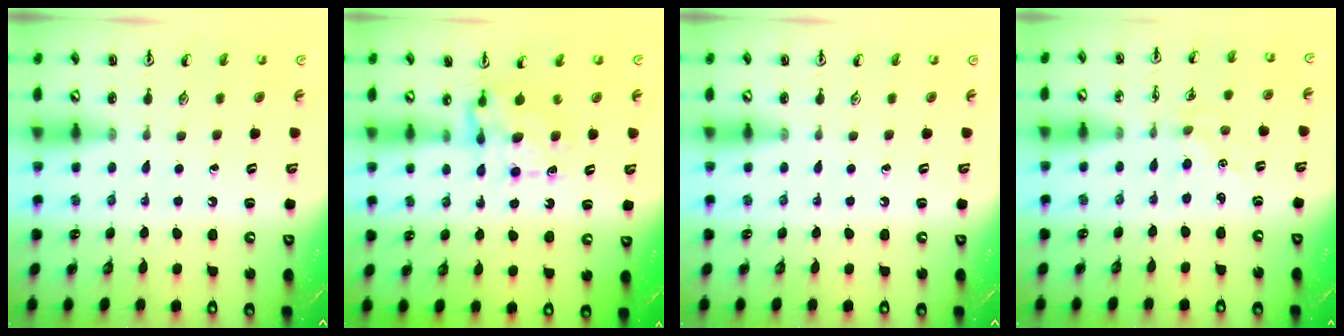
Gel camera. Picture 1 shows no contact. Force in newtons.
{"total": 7.2, "press": 7.2, "slide": 0.7}
{"total": 0.0}
{"total": 1.0, "press": 0.9, "slide": 0.2}